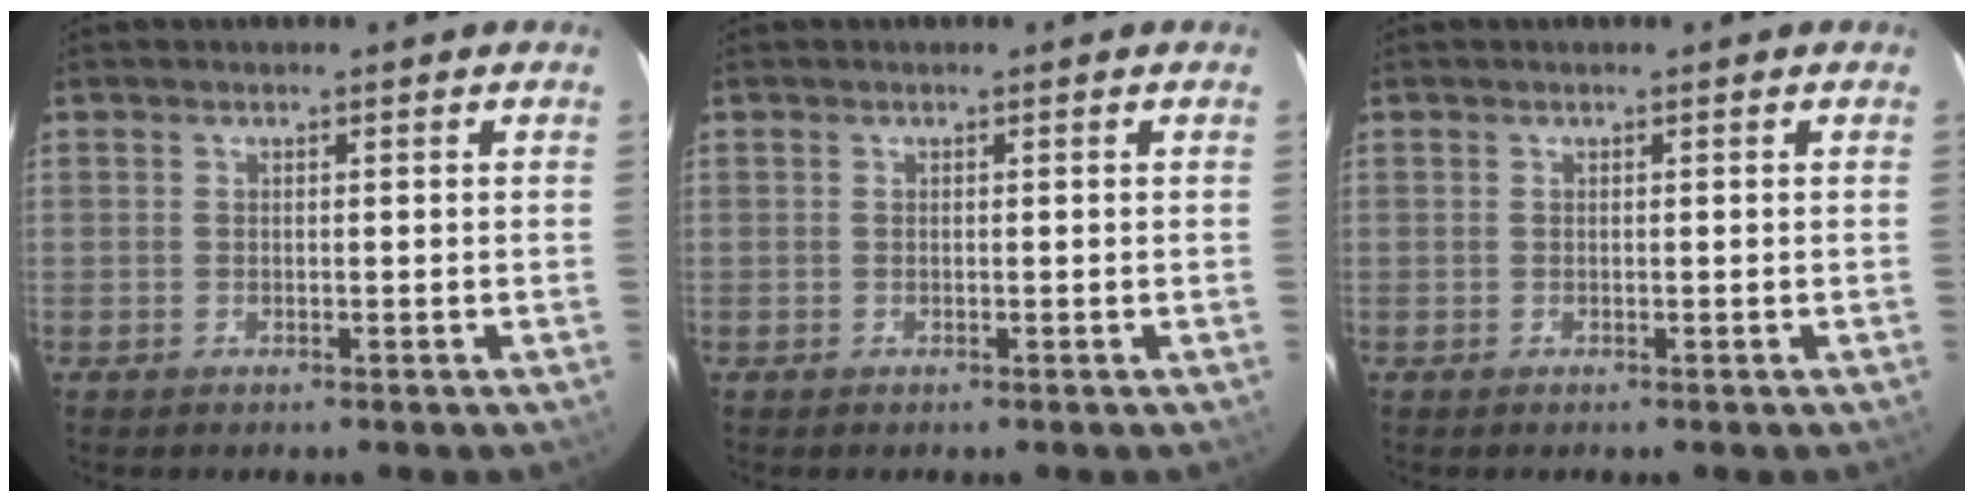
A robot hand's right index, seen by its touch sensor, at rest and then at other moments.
{"total": 0.0}
{"total": 0.0}